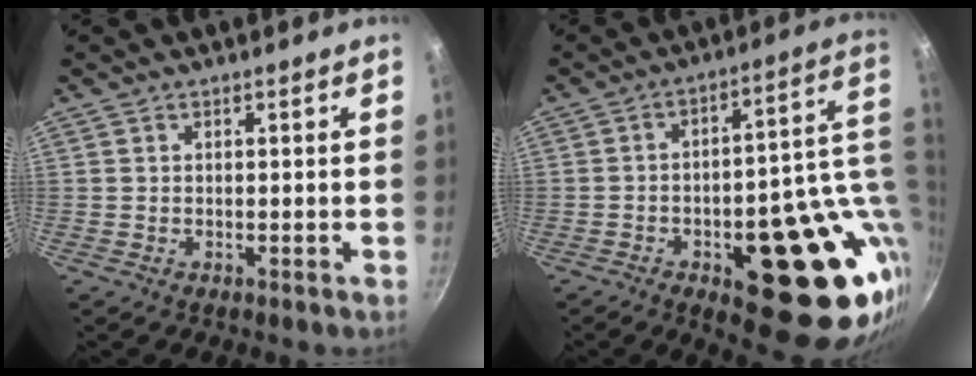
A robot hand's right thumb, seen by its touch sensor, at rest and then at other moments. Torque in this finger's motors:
{"motor_torque": [3.00, 2.01, 2.10, -0.67, 0.44]}